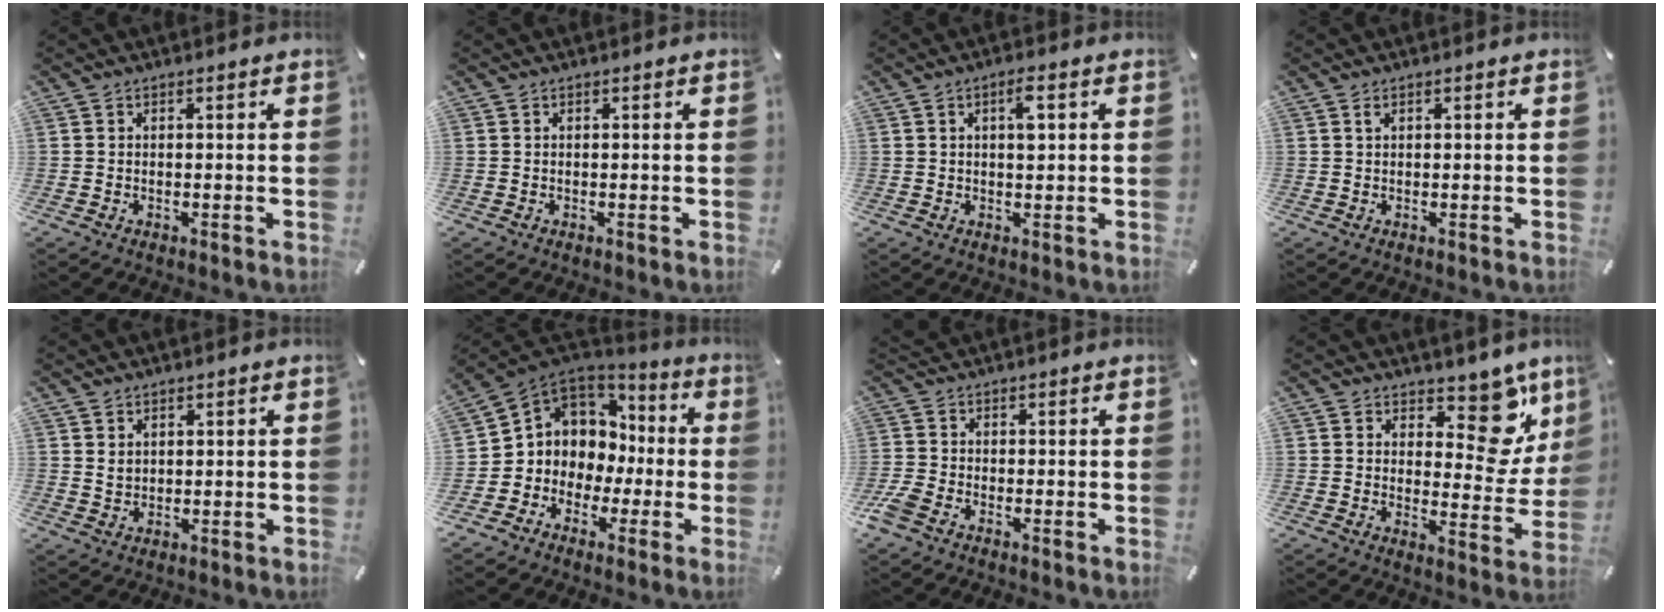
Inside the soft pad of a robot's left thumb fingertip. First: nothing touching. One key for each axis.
{"total": 0.0}
{"total": 3.8, "fx": 1.1, "fy": 1.2, "fz": 3.4, "tx": -0.056, "ty": 0.002, "tz": 0.012}
{"total": 0.7, "fx": 0.4, "fy": 0.3, "fz": 0.5, "tx": -0.010, "ty": 0.001, "tz": 0.006}
{"total": 2.6, "fx": 1.6, "fy": 2.0, "fz": 0.6, "tx": -0.006, "ty": -0.001, "tz": 0.029}
{"total": 7.5, "fx": -0.8, "fy": 7.5, "fz": 0.0, "tx": -0.028, "ty": -0.013, "tz": -0.007}
{"total": 3.0, "fx": -1.2, "fy": 2.2, "fz": 1.6, "tx": -0.047, "ty": 0.000, "tz": -0.026}
{"total": 12.7, "fx": 7.9, "fy": 7.1, "fz": 7.0, "tx": -0.064, "ty": -0.072, "tz": 0.137}